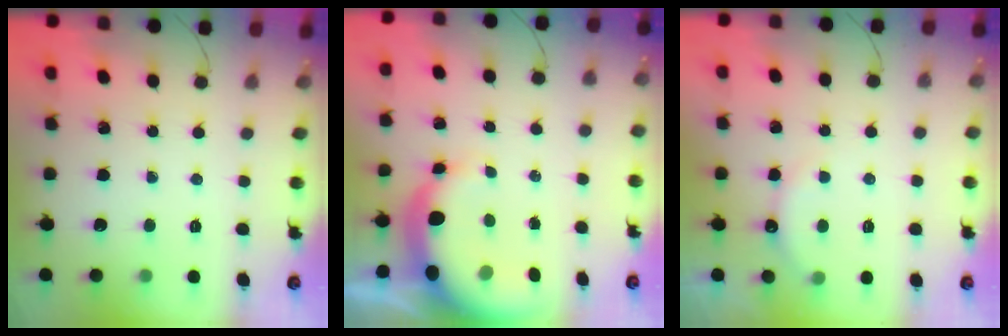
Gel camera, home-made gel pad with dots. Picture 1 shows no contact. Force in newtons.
{"total": 7.4, "press": 7.2, "slide": 1.7}
{"total": 6.5, "press": 6.4, "slide": 1.3}